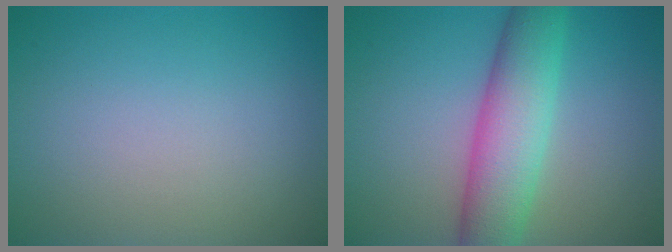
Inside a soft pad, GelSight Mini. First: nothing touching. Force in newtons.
{"total": 6.8, "press": 6.8, "slide": 0.2}